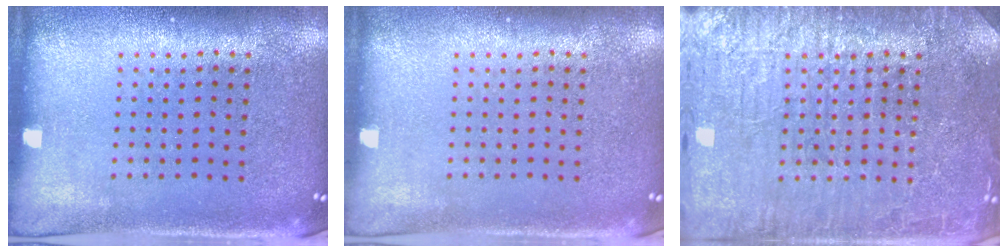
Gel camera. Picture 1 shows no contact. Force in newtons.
{"total": 0.0}
{"total": 7.2, "press": 7.2, "slide": 1.1}